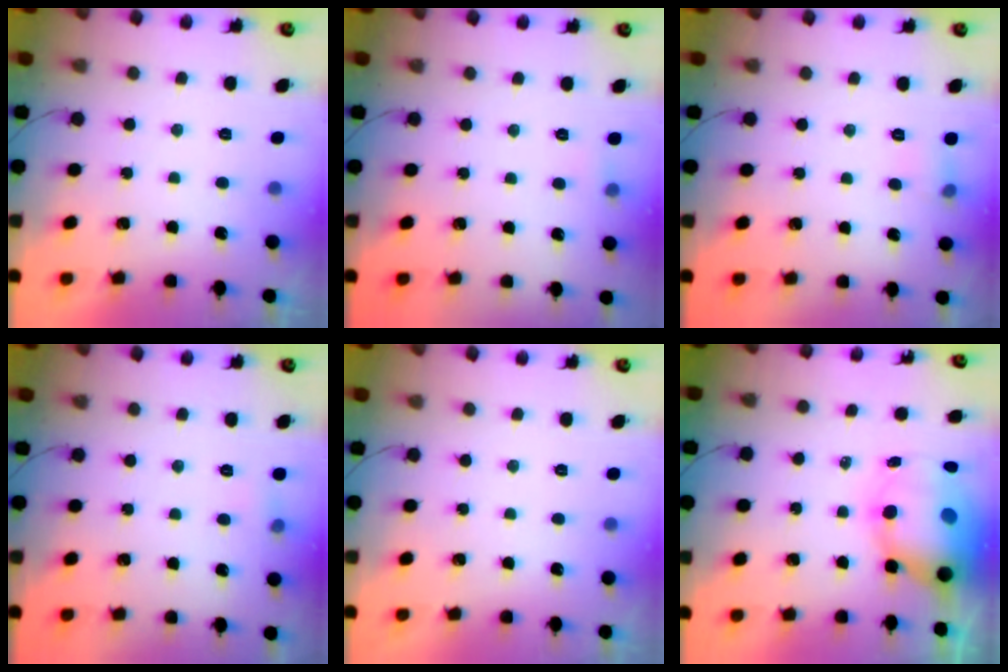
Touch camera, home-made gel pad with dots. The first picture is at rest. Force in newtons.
{"total": 3.6, "press": 3.3, "slide": 1.4}
{"total": 5.3, "press": 5.1, "slide": 1.4}
{"total": 3.5, "press": 3.3, "slide": 1.1}
{"total": 0.0}
{"total": 11.3, "press": 10.9, "slide": 2.9}